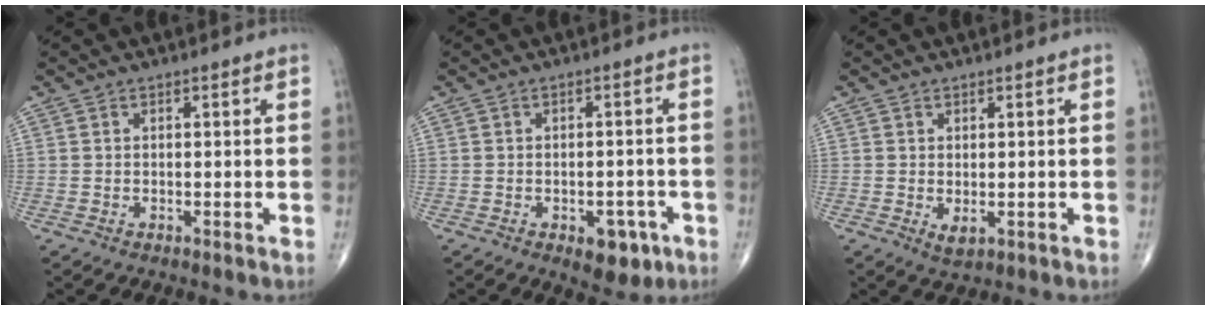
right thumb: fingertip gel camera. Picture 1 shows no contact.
{"total": 6.0, "force": [-2.8, 3.4, 4.1], "torque": [-0.028, 0.013, -0.029]}
{"total": 1.9, "force": [-0.1, 1.0, 1.6], "torque": [-0.026, -0.004, 0.003]}